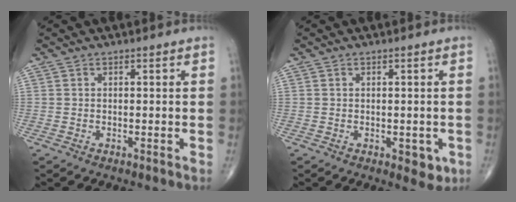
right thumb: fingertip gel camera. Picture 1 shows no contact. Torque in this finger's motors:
{"motor_torque": [0.44, 0.87, -0.08, -0.05, 0.00]}